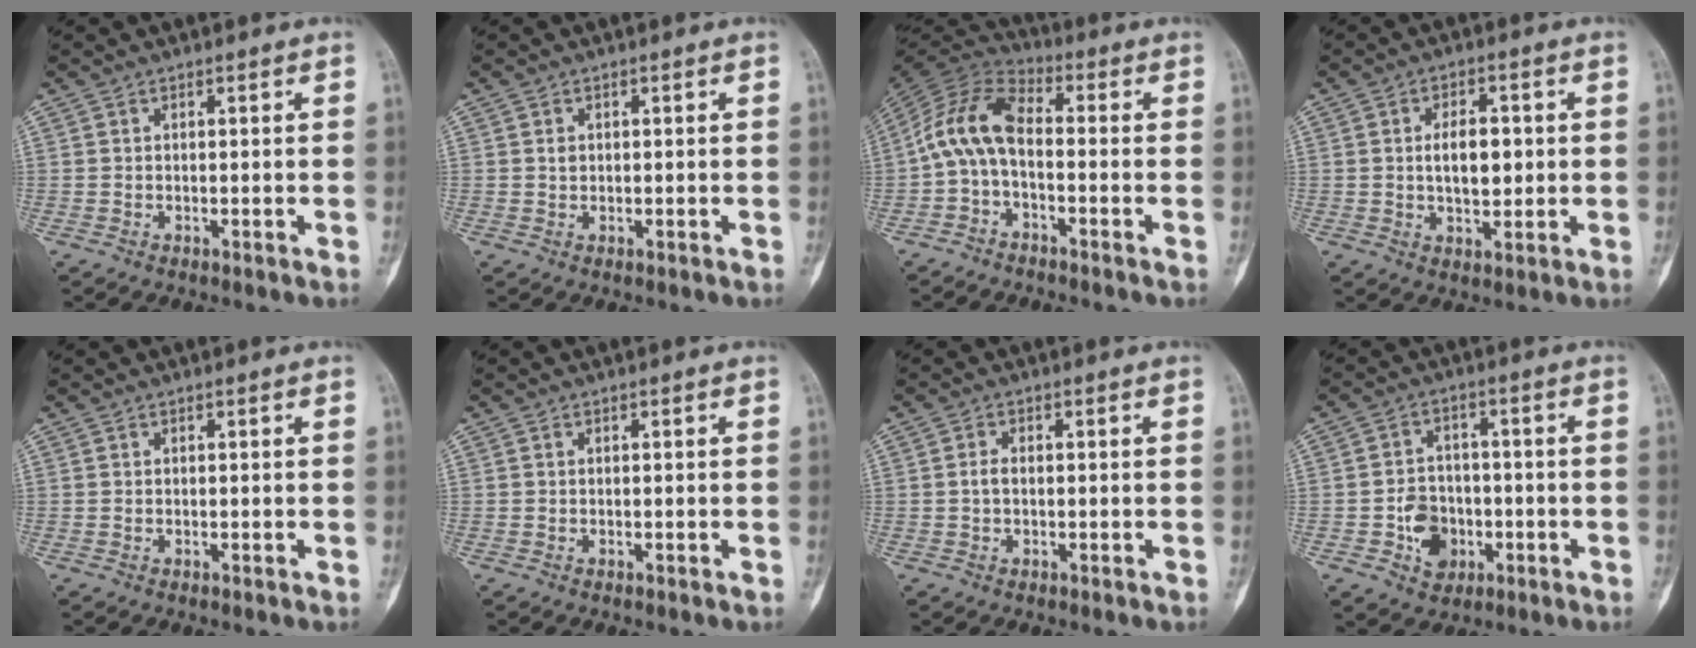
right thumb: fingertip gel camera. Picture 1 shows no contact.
{"total": 1.2, "force": [0.3, 1.0, 0.7], "torque": [-0.009, 0.001, 0.007]}
{"total": 9.8, "force": [-1.5, 5.4, 8.1], "torque": [-0.156, 0.037, -0.046]}
{"total": 7.1, "force": [0.6, 3.9, 5.9], "torque": [-0.078, -0.001, 0.011]}
{"total": 0.0}
{"total": 0.0}
{"total": 1.8, "force": [-0.1, 1.1, 1.4], "torque": [-0.028, 0.006, -0.004]}
{"total": 7.6, "force": [-2.3, 6.2, 3.7], "torque": [-0.027, 0.018, -0.038]}